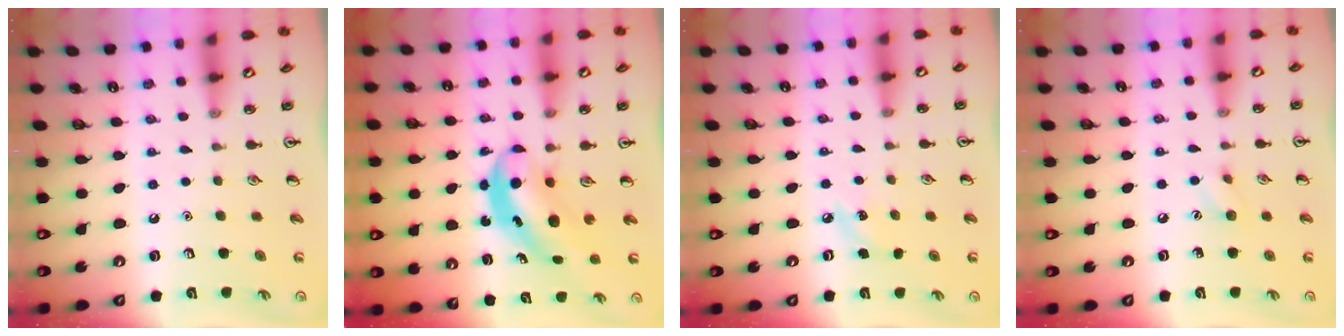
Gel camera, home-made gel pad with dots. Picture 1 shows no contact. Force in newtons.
{"total": 6.3, "press": 6.2, "slide": 1.3}
{"total": 5.1, "press": 4.8, "slide": 1.6}
{"total": 5.0, "press": 4.8, "slide": 1.4}